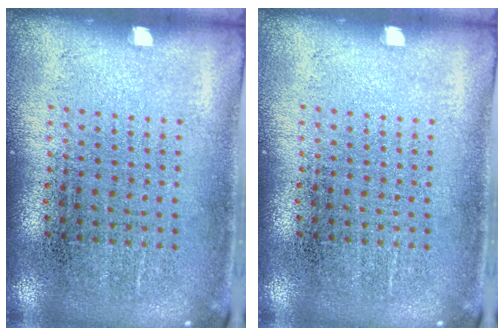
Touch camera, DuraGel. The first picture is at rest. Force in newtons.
{"total": 0.0}